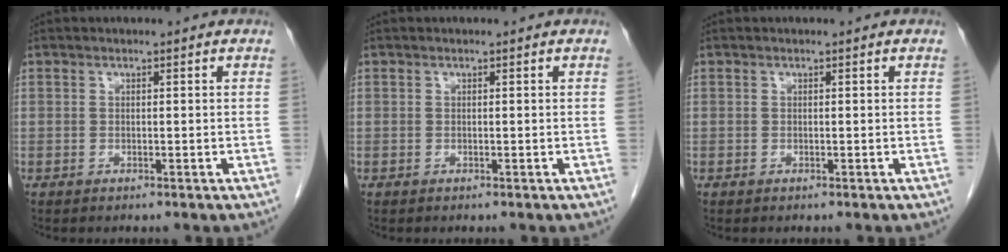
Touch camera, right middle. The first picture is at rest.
{"total": 0.0}
{"total": 0.0}